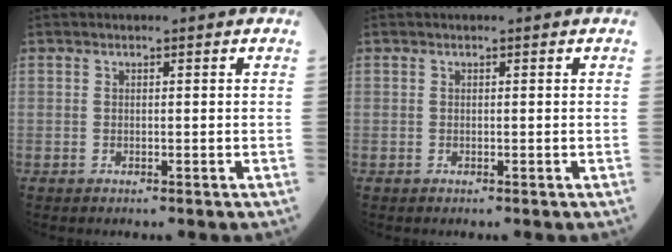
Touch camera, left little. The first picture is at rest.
{"total": 0.0}